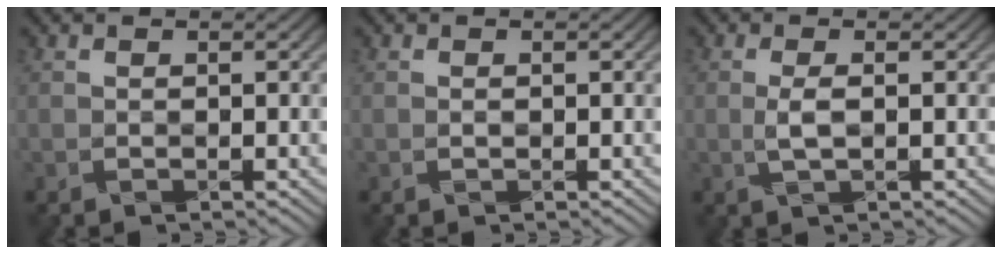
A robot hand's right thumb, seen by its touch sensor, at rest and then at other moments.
{"total": 0.0}
{"total": 1.8, "force": [-0.3, 0.4, 1.7], "torque": [-0.037, 0.000, -0.005]}